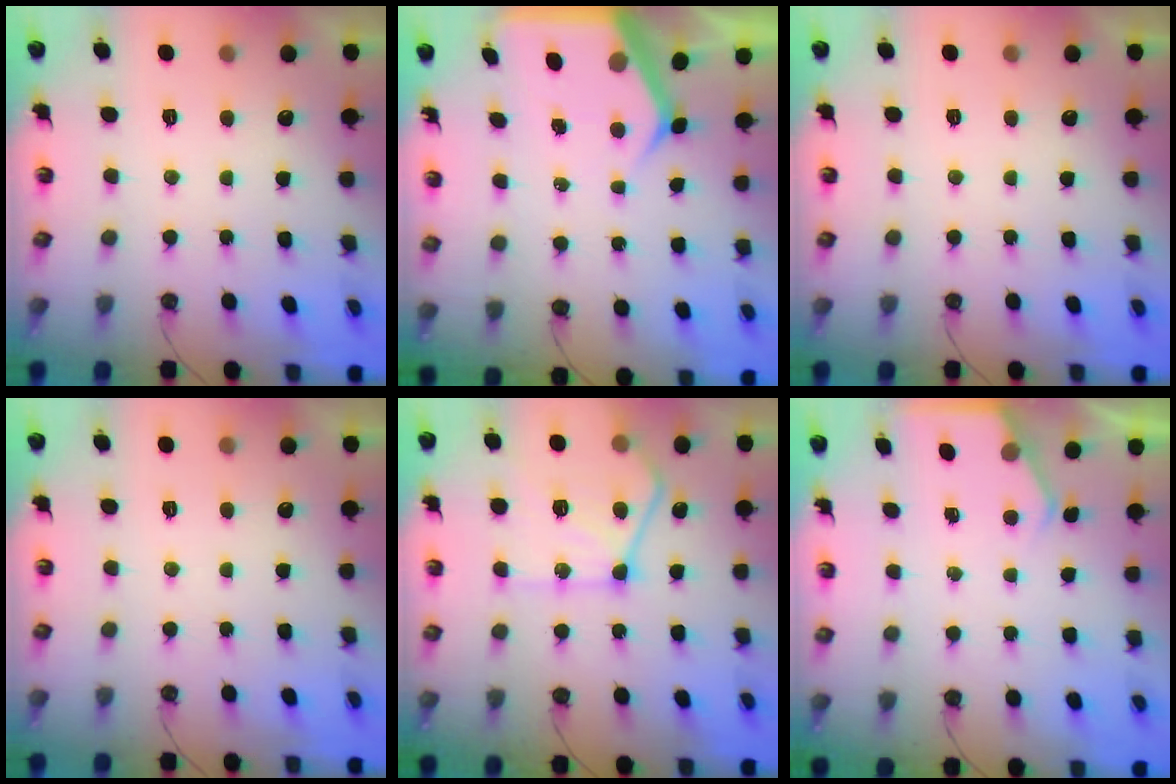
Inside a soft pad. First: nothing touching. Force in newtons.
{"total": 6.2, "press": 6.1, "slide": 0.8}
{"total": 0.0}
{"total": 0.0}
{"total": 17.9, "press": 17.8, "slide": 1.9}
{"total": 2.9, "press": 2.9, "slide": 0.5}